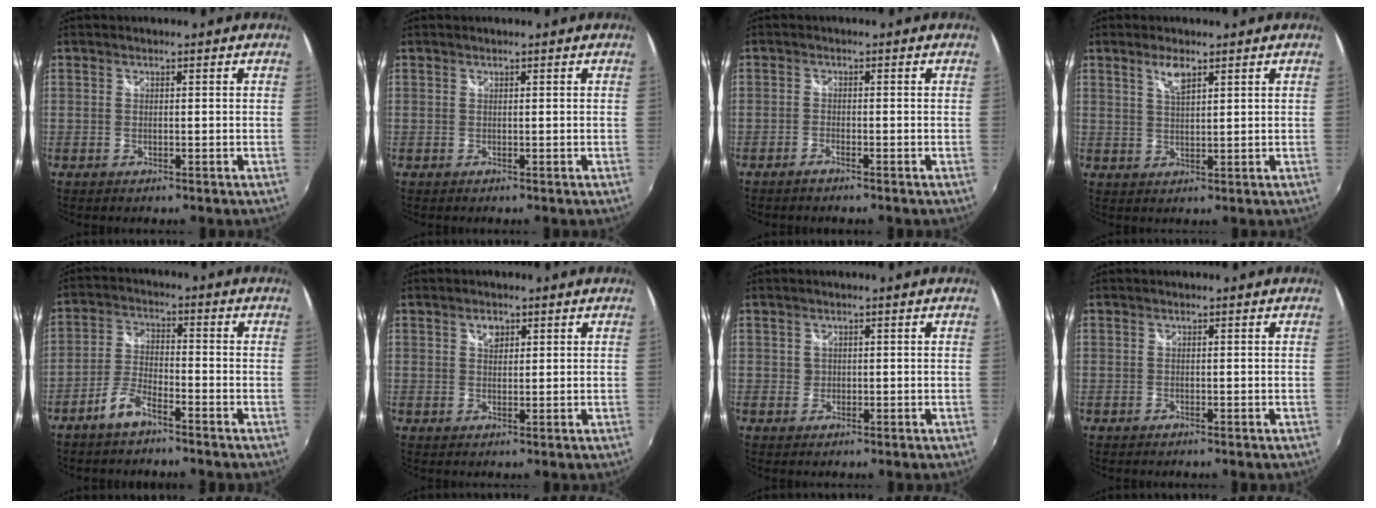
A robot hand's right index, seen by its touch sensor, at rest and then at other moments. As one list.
[{"total": 0.0}, {"total": 1.2, "force": [-1.0, 0.3, 0.5], "torque": [-0.020, -0.001, -0.024]}, {"total": 3.7, "force": [2.3, 1.1, 2.7], "torque": [-0.049, 0.001, 0.043]}, {"total": 5.4, "force": [-4.0, 1.7, 3.2], "torque": [-0.082, 0.006, -0.080]}, {"total": 2.3, "force": [1.2, 1.6, 1.2], "torque": [-0.015, 0.005, 0.020]}, {"total": 1.2, "force": [0.3, 1.2, 0.1], "torque": [0.003, 0.002, 0.004]}, {"total": 0.0}]